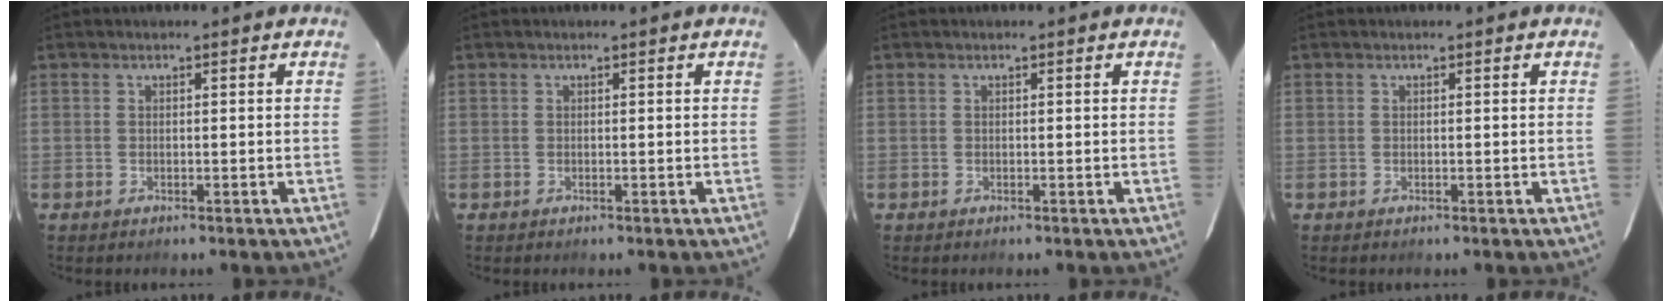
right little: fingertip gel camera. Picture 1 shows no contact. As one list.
[{"total": 0.0}, {"total": 0.0}, {"total": 0.0}]